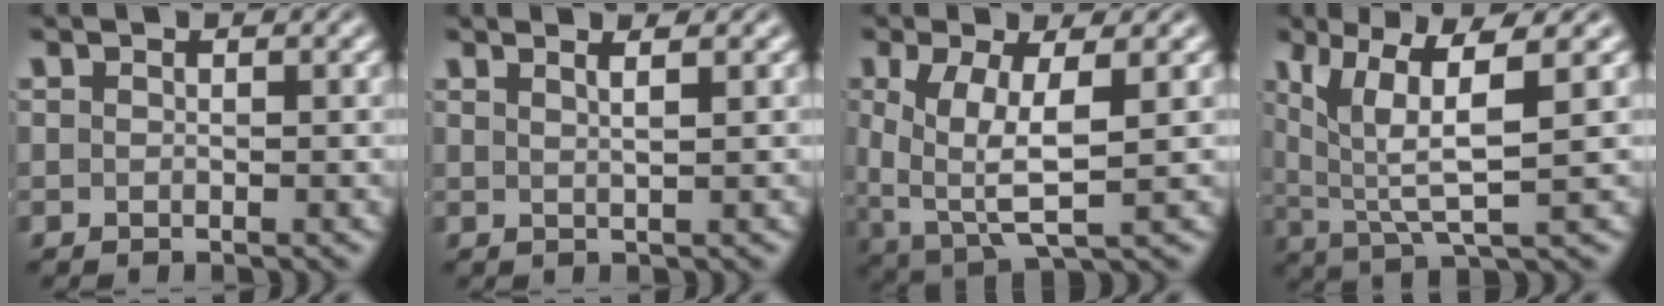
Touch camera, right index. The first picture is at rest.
{"total": 1.9, "force": [1.1, -1.1, 1.1], "torque": [-0.009, -0.002, 0.026]}
{"total": 5.6, "force": [-0.1, 2.7, 4.9], "torque": [-0.104, -0.038, 0.023]}
{"total": 8.0, "force": [2.2, 3.7, 6.8], "torque": [-0.122, -0.010, 0.047]}